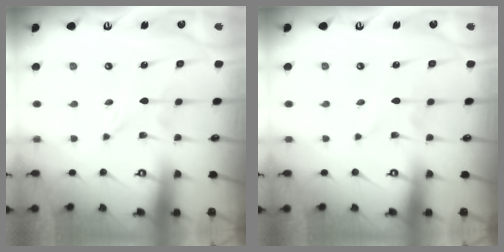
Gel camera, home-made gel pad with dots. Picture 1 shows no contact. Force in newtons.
{"total": 1.6, "press": 1.6, "slide": 0.2}